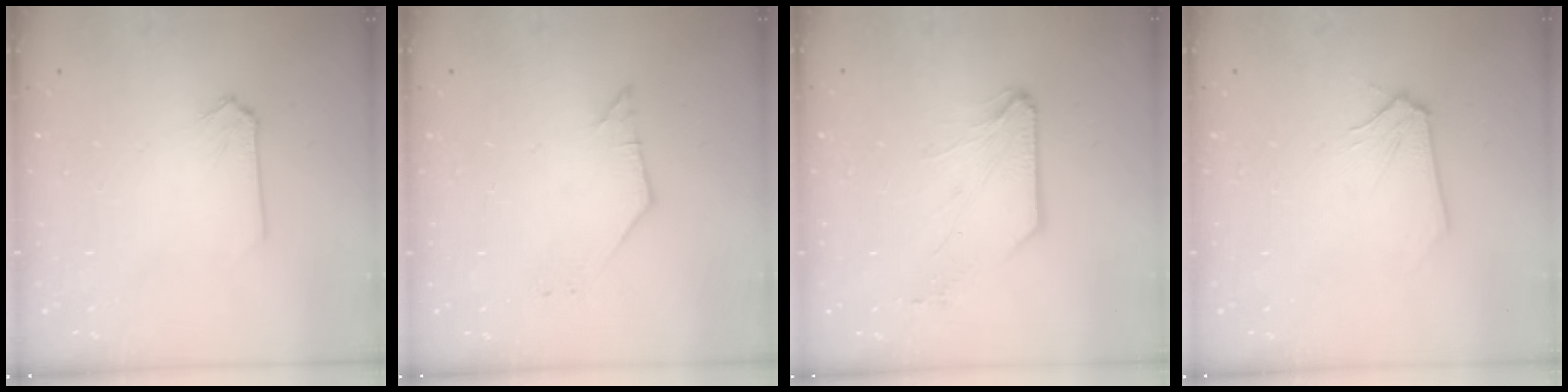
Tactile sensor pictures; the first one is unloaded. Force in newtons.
{"total": 2.2, "press": 2.2, "slide": 0.4}
{"total": 1.5, "press": 1.5, "slide": 0.2}
{"total": 0.0}